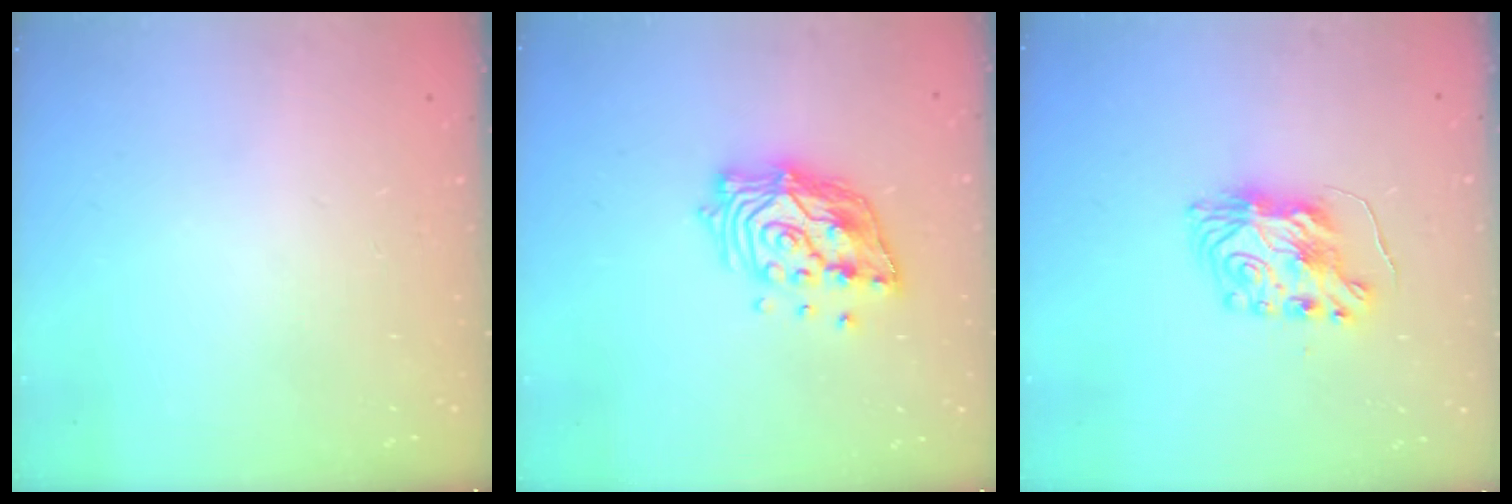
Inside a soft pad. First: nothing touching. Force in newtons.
{"total": 14.3, "press": 14.1, "slide": 2.0}
{"total": 8.6, "press": 8.5, "slide": 0.7}